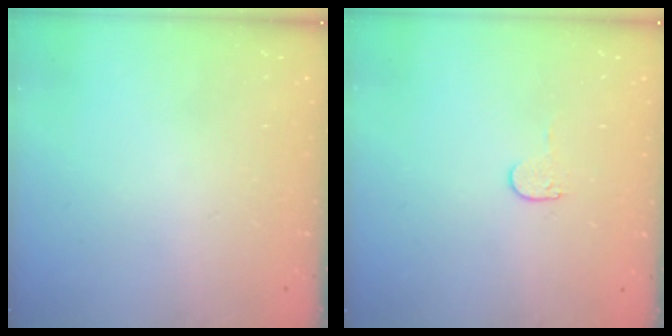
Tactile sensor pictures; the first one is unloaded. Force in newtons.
{"total": 4.0, "press": 4.0, "slide": 0.3}